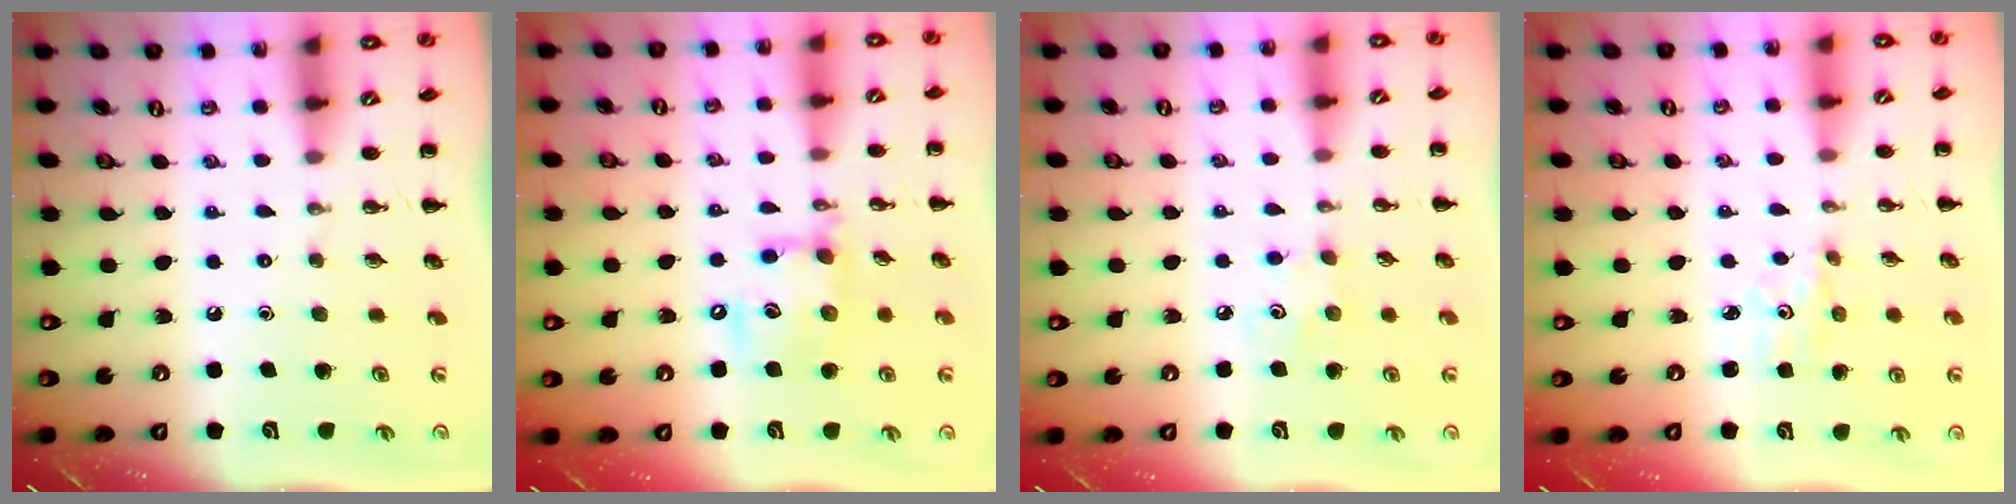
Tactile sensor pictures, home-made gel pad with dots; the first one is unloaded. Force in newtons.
{"total": 13.4, "press": 13.2, "slide": 2.3}
{"total": 3.6, "press": 3.5, "slide": 0.9}
{"total": 2.6, "press": 2.4, "slide": 0.9}